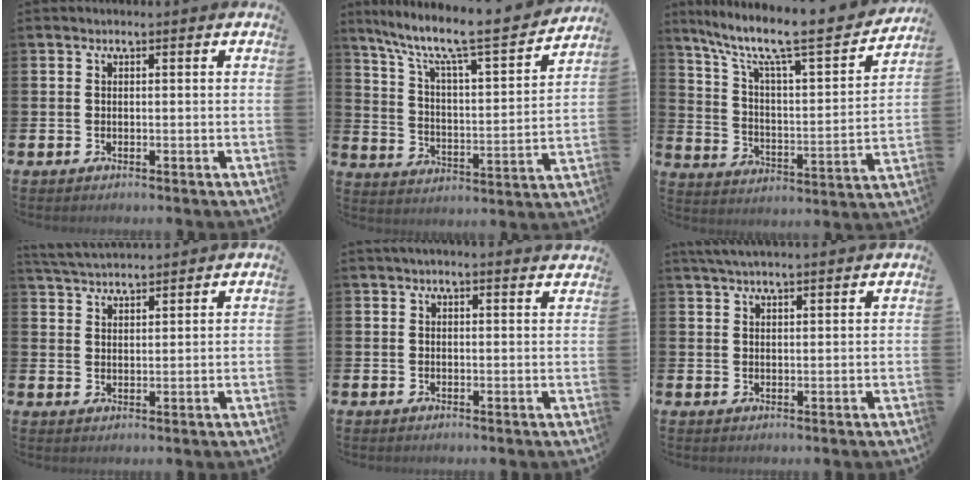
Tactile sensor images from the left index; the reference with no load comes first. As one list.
[{"total": 8.3, "force": [7.1, 0.8, 4.2], "torque": [-0.105, -0.059, 0.111]}, {"total": 9.4, "force": [7.7, 1.5, 5.2], "torque": [-0.117, -0.064, 0.120]}, {"total": 3.9, "force": [3.8, 0.4, 0.4], "torque": [-0.023, -0.016, 0.071]}, {"total": 1.8, "force": [1.7, -0.1, 0.4], "torque": [-0.005, -0.008, 0.030]}, {"total": 3.4, "force": [3.2, 0.3, 1.2], "torque": [-0.026, -0.006, 0.058]}]